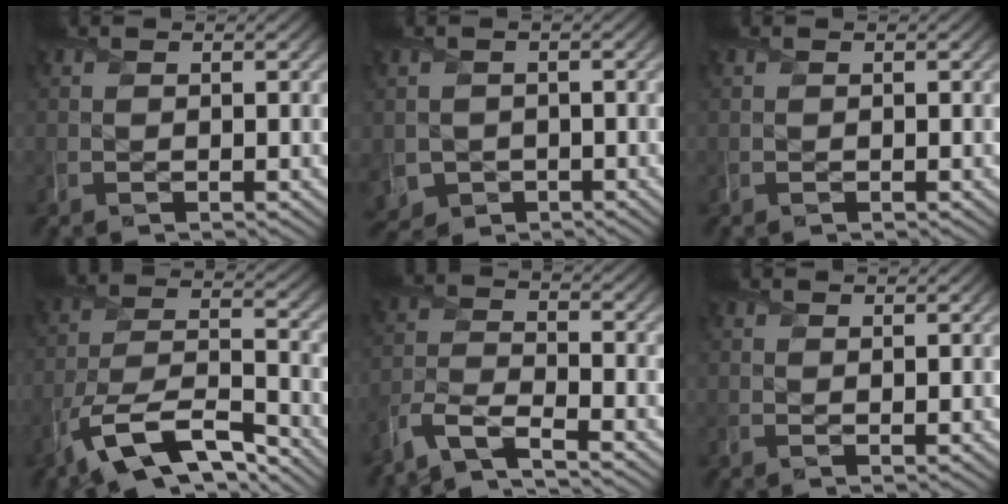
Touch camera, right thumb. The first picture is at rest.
{"total": 3.3, "force": [-0.9, 3.1, 0.8], "torque": [-0.036, -0.022, -0.019]}
{"total": 0.0}
{"total": 12.6, "force": [-8.9, 4.1, 7.8], "torque": [-0.160, -0.012, -0.180]}
{"total": 6.4, "force": [-5.1, 1.4, 3.6], "torque": [-0.086, -0.011, -0.114]}
{"total": 1.5, "force": [1.1, 0.4, 0.9], "torque": [-0.017, -0.006, 0.021]}